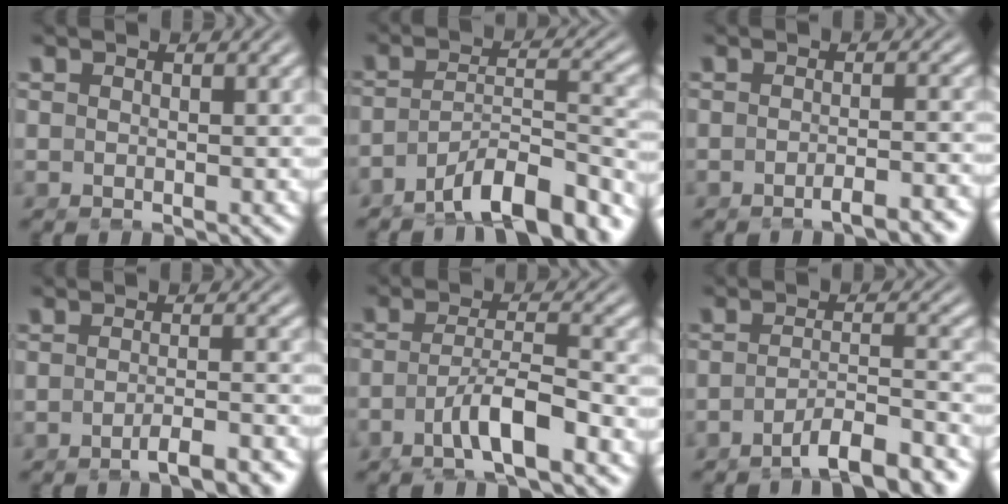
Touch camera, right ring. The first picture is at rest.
{"total": 7.6, "force": [-5.7, 2.5, 4.4], "torque": [-0.056, -0.021, -0.081]}
{"total": 2.6, "force": [-2.3, -0.2, 1.3], "torque": [-0.012, 0.004, -0.041]}
{"total": 3.3, "force": [-2.8, -0.2, 1.8], "torque": [-0.021, -0.002, -0.049]}
{"total": 4.4, "force": [-2.1, 1.0, 3.7], "torque": [-0.071, -0.022, -0.026]}
{"total": 5.7, "force": [-4.8, 0.8, 3.0], "torque": [-0.035, -0.018, -0.070]}